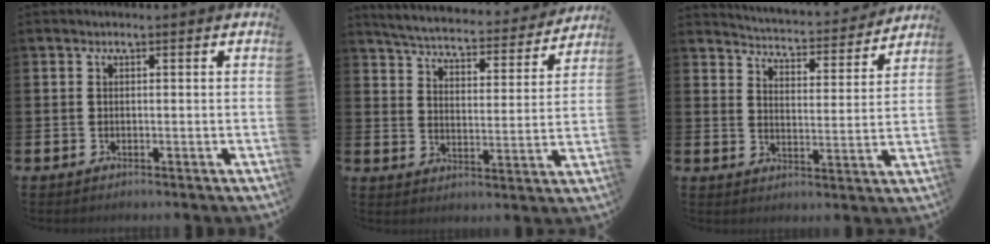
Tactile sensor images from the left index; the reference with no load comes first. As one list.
[{"total": 5.2, "force": [5.0, 0.5, 1.1], "torque": [-0.048, -0.042, 0.082]}, {"total": 4.4, "force": [4.4, 0.3, 0.4], "torque": [-0.022, -0.043, 0.070]}]